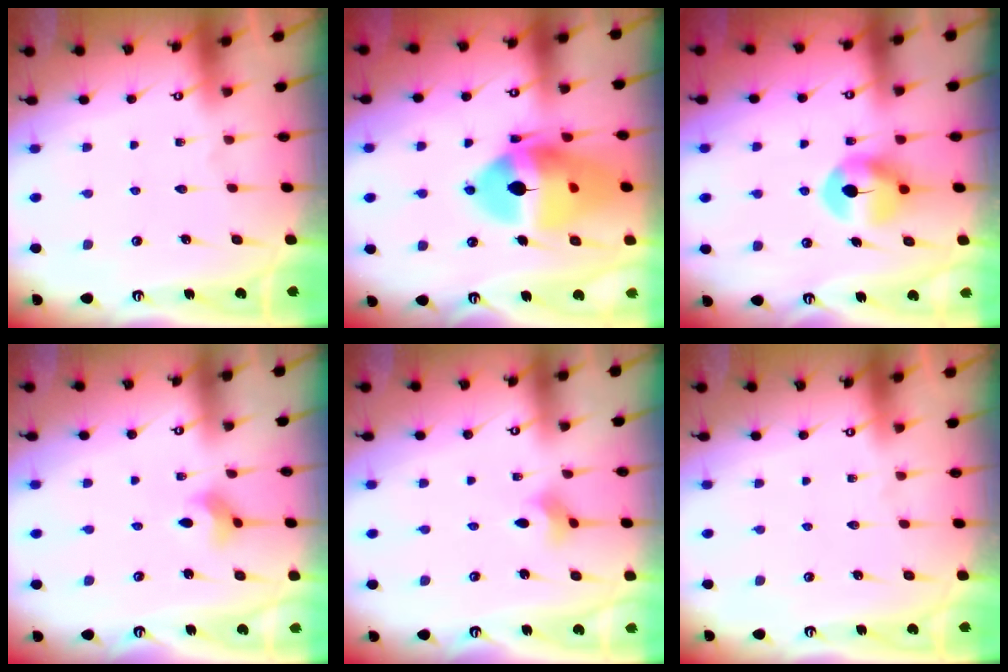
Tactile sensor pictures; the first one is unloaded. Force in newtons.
{"total": 21.0, "press": 20.8, "slide": 2.4}
{"total": 8.3, "press": 8.2, "slide": 1.2}
{"total": 3.2, "press": 3.2, "slide": 0.5}
{"total": 3.2, "press": 3.1, "slide": 0.6}
{"total": 0.0}